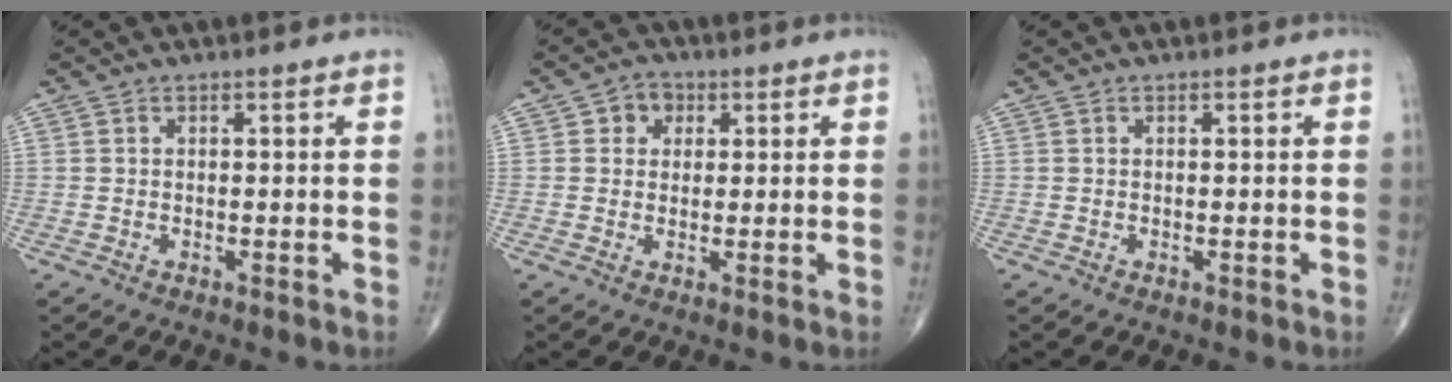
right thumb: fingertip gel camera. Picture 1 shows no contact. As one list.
[{"total": 3.7, "force": [1.2, 3.2, 1.5], "torque": [0.001, 0.002, 0.012]}, {"total": 0.0}]